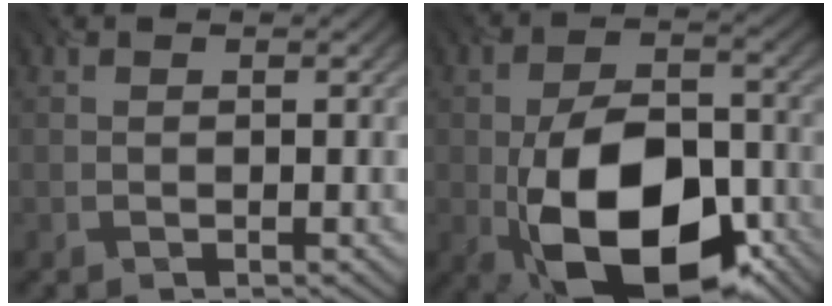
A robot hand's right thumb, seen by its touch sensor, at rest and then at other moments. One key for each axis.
{"total": 15.4, "fx": -5.4, "fy": 8.7, "fz": 11.5, "tx": -0.202, "ty": -0.022, "tz": -0.092}